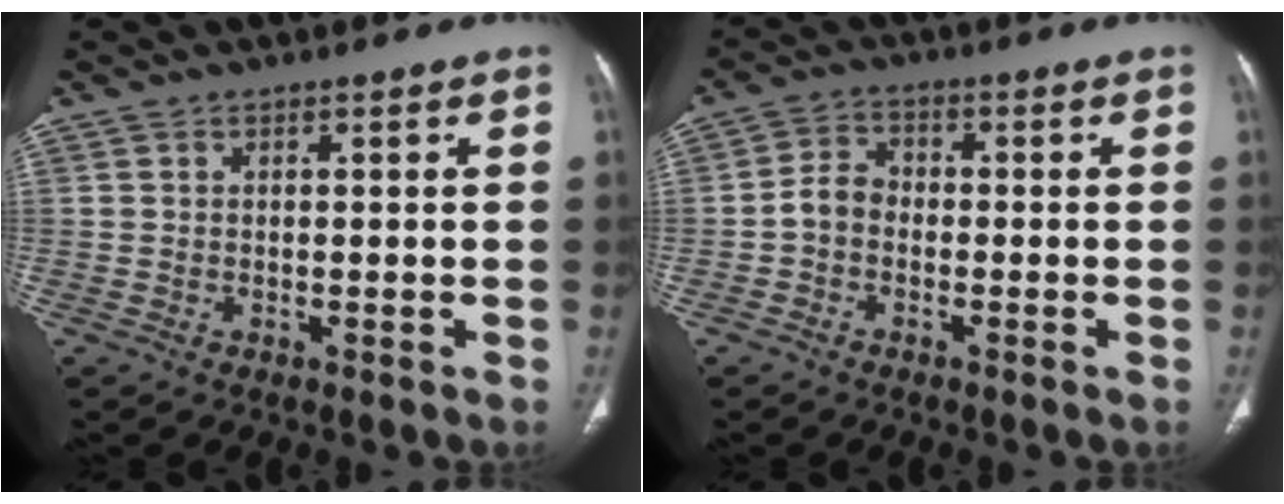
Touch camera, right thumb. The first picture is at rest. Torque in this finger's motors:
{"motor_torque": [0.86, 0.83, 0.43, -0.27, 0.02]}